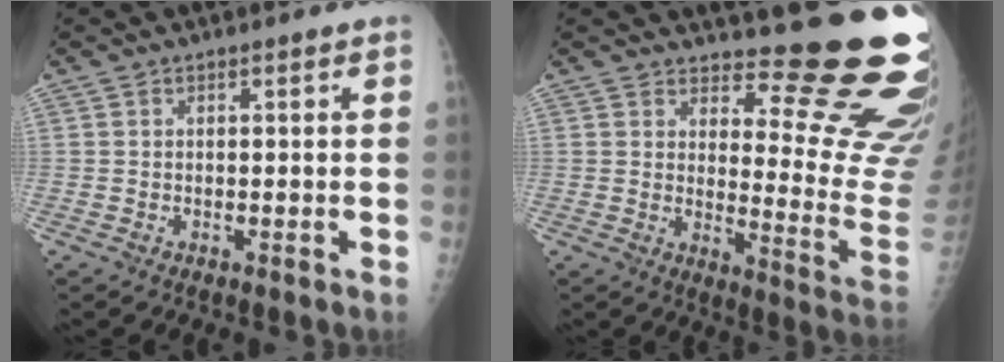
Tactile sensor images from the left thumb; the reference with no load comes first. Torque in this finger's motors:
{"motor_torque": [0.80, 0.51, 0.93, -1.59, 0.19]}